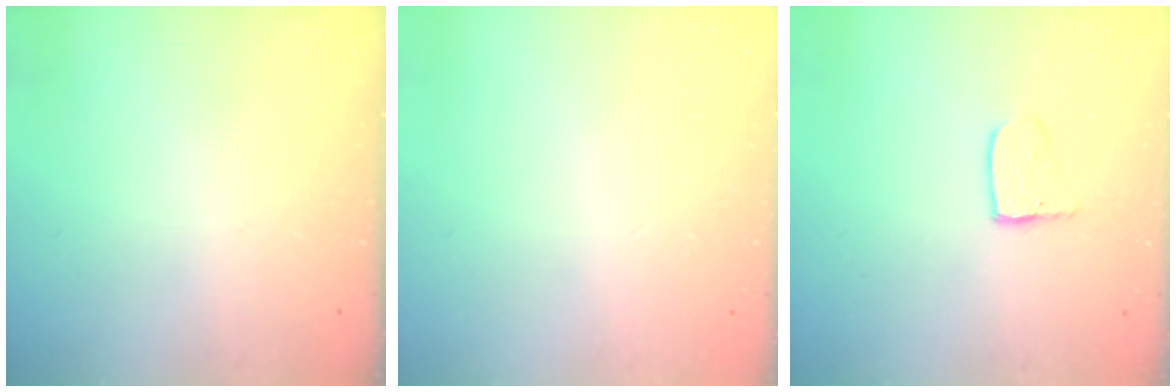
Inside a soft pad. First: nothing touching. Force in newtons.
{"total": 0.0}
{"total": 3.3, "press": 3.3, "slide": 0.3}